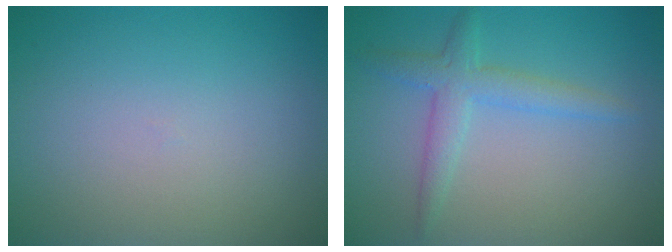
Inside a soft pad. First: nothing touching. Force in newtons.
{"total": 2.9, "press": 2.9, "slide": 0.1}